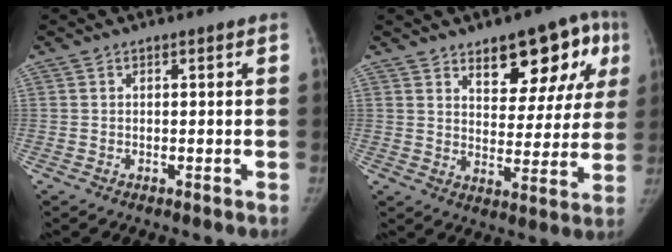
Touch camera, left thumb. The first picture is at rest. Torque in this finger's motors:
{"motor_torque": [0.91, 0.95, 0.79, -0.74, 0.01]}